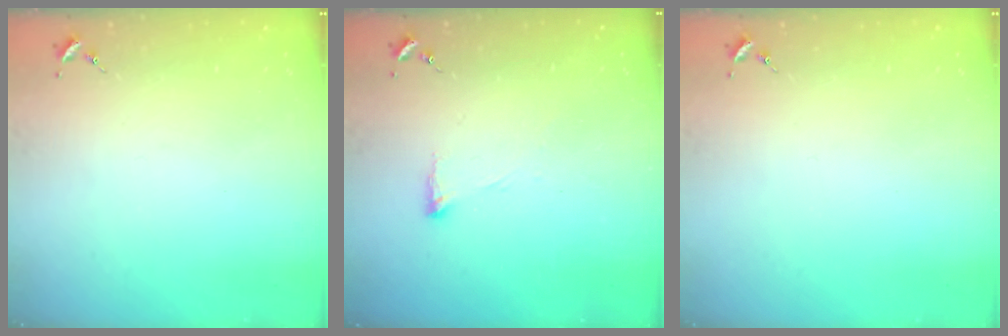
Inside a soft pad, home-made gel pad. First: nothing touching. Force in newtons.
{"total": 3.9, "press": 3.8, "slide": 0.7}
{"total": 0.0}